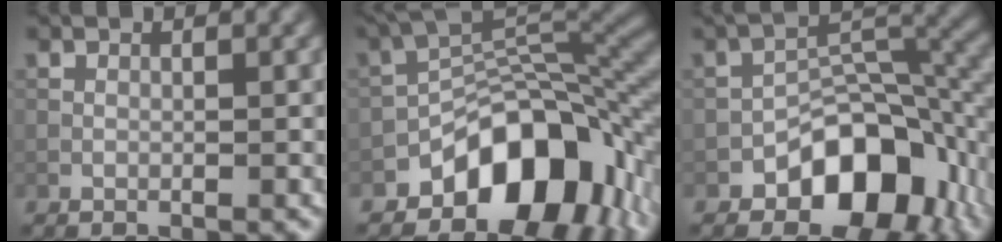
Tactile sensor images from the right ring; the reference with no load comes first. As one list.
[{"total": 10.9, "force": [-5.6, 6.0, 7.1], "torque": [-0.080, 0.012, -0.102]}, {"total": 9.4, "force": [-4.4, 5.6, 6.2], "torque": [-0.066, 0.007, -0.078]}]